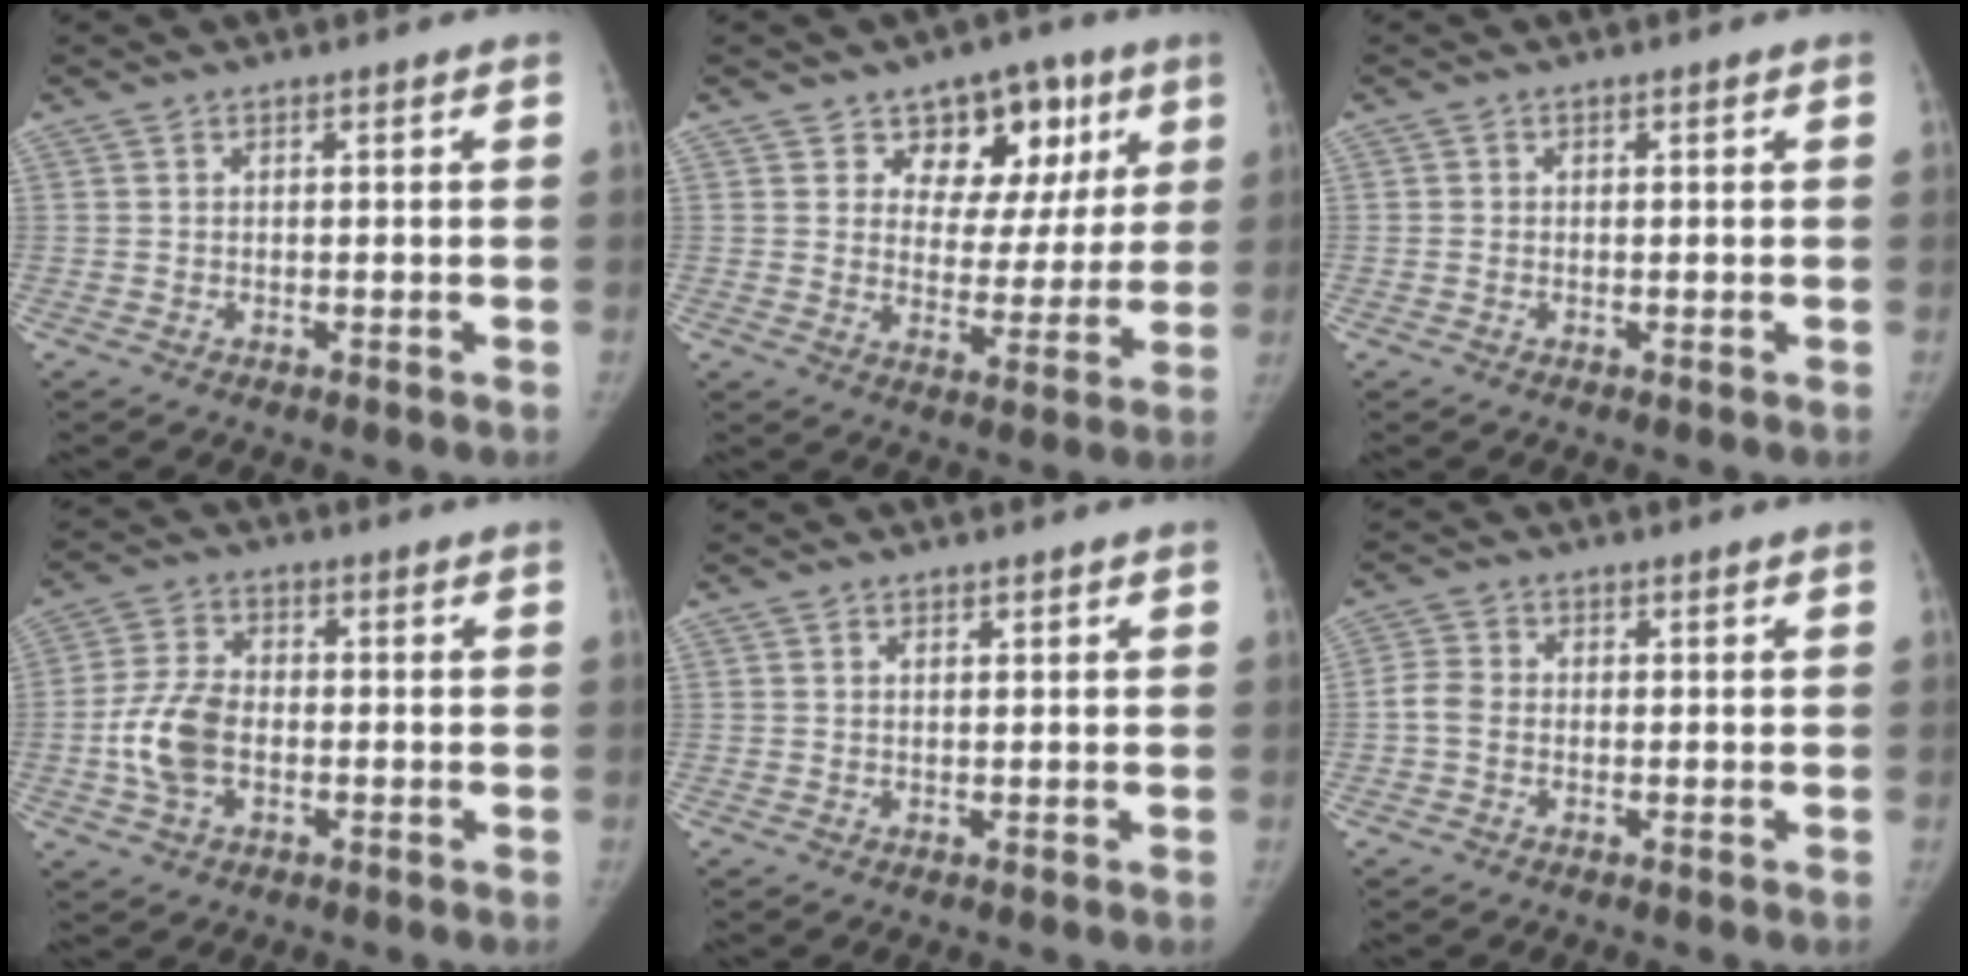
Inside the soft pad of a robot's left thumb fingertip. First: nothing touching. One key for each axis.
{"total": 12.5, "fx": 6.4, "fy": 8.9, "fz": 6.2, "tx": -0.022, "ty": -0.019, "tz": 0.091}
{"total": 0.6, "fx": -0.1, "fy": 0.6, "fz": 0.1, "tx": 0.001, "ty": 0.002, "tz": -0.002}
{"total": 10.3, "fx": -2.1, "fy": 6.7, "fz": 7.5, "tx": -0.146, "ty": 0.016, "tz": -0.043}
{"total": 0.7, "fx": 0.4, "fy": 0.4, "fz": 0.4, "tx": -0.003, "ty": -0.002, "tz": 0.005}
{"total": 3.6, "fx": -0.7, "fy": 2.9, "fz": 2.0, "tx": -0.035, "ty": 0.009, "tz": -0.020}